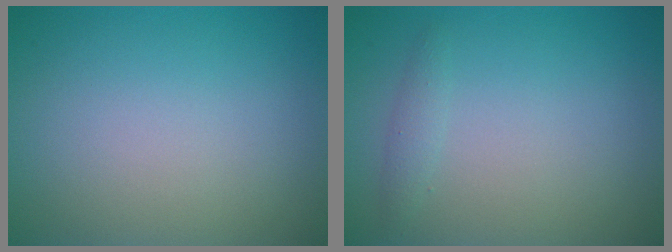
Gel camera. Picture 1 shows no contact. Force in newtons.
{"total": 1.0, "press": 1.0, "slide": 0.0}